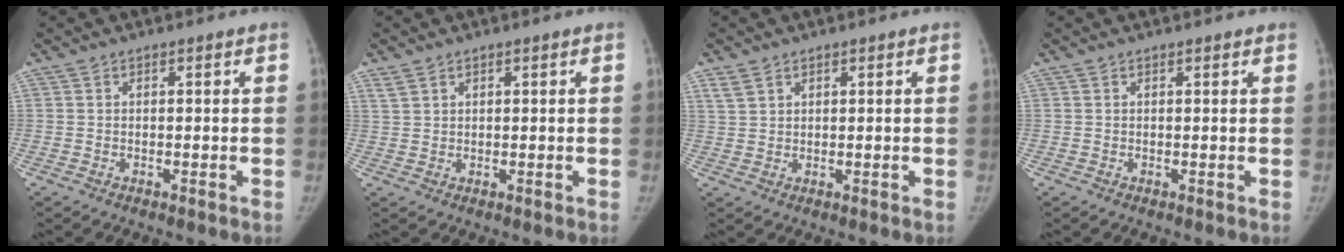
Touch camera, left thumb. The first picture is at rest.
{"total": 1.8, "force": [1.3, 1.0, 0.7], "torque": [-0.012, -0.001, 0.031]}
{"total": 2.6, "force": [1.8, 1.6, 1.1], "torque": [-0.019, -0.003, 0.042]}
{"total": 1.1, "force": [0.9, 0.2, 0.4], "torque": [-0.001, 0.004, 0.012]}